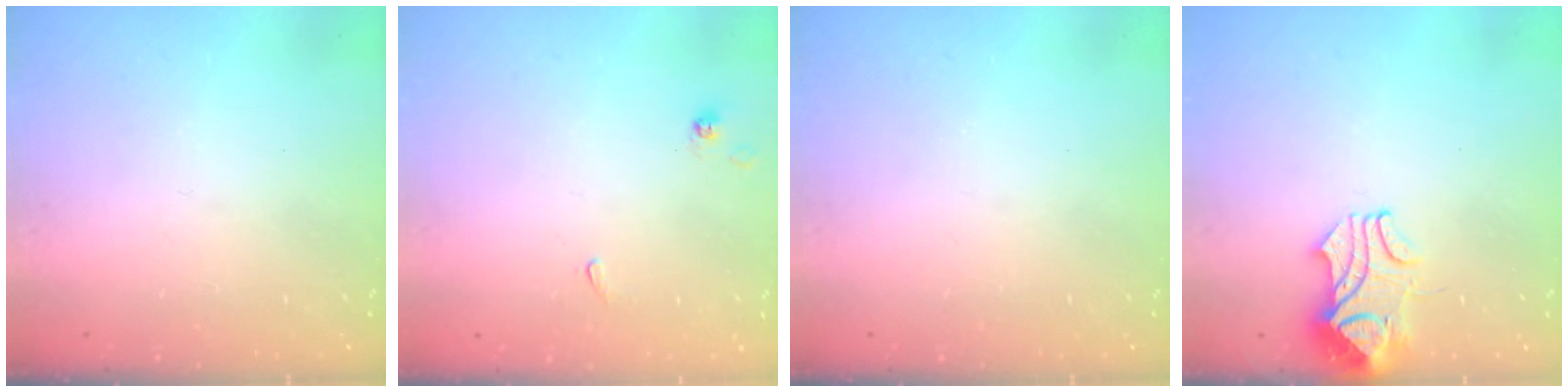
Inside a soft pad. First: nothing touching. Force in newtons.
{"total": 0.7, "press": 0.6, "slide": 0.3}
{"total": 0.0}
{"total": 2.4, "press": 2.3, "slide": 0.8}